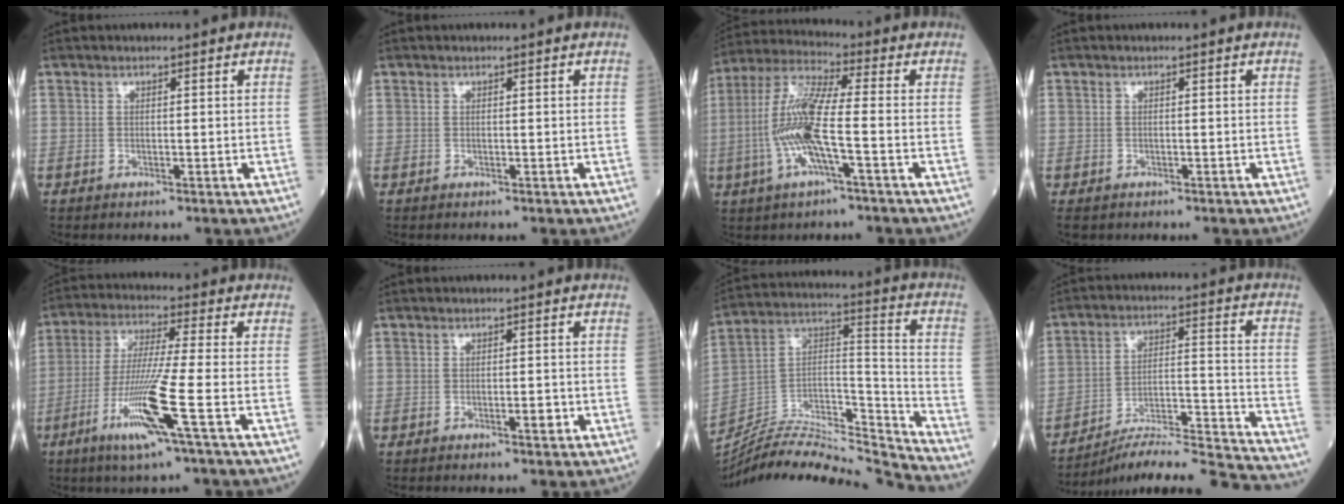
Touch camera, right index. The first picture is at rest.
{"total": 0.0}
{"total": 11.8, "force": [-2.4, 1.2, 11.5], "torque": [-0.248, 0.006, -0.054]}
{"total": 1.6, "force": [-1.0, 1.3, 0.3], "torque": [-0.010, 0.001, -0.014]}
{"total": 11.7, "force": [-4.7, -1.2, 10.7], "torque": [-0.214, -0.024, -0.093]}
{"total": 1.6, "force": [-0.5, 0.3, 1.5], "torque": [-0.024, -0.001, -0.008]}
{"total": 22.4, "force": [-21.6, 1.0, 5.7], "torque": [-0.114, 0.034, -0.358]}
{"total": 19.8, "force": [-18.9, -0.4, 5.9], "torque": [-0.074, 0.015, -0.283]}